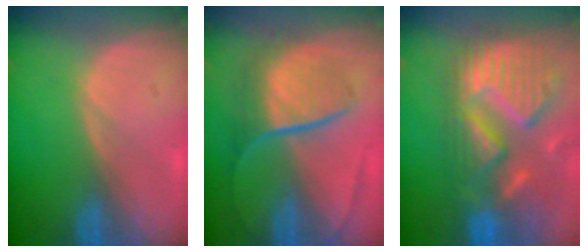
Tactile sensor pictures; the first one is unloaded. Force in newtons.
{"total": 9.1, "press": 7.7, "slide": 5.0}
{"total": 14.0, "press": 11.8, "slide": 7.6}